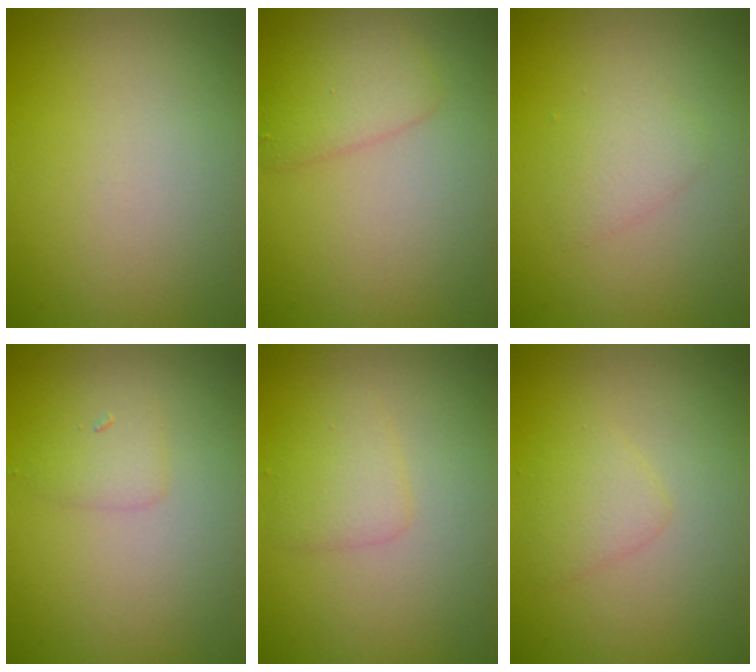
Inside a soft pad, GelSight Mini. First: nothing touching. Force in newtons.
{"total": 2.5, "press": 2.5, "slide": 0.2}
{"total": 1.6, "press": 1.6, "slide": 0.1}
{"total": 1.5, "press": 1.5, "slide": 0.2}
{"total": 1.9, "press": 1.9, "slide": 0.1}
{"total": 1.6, "press": 1.6, "slide": 0.2}